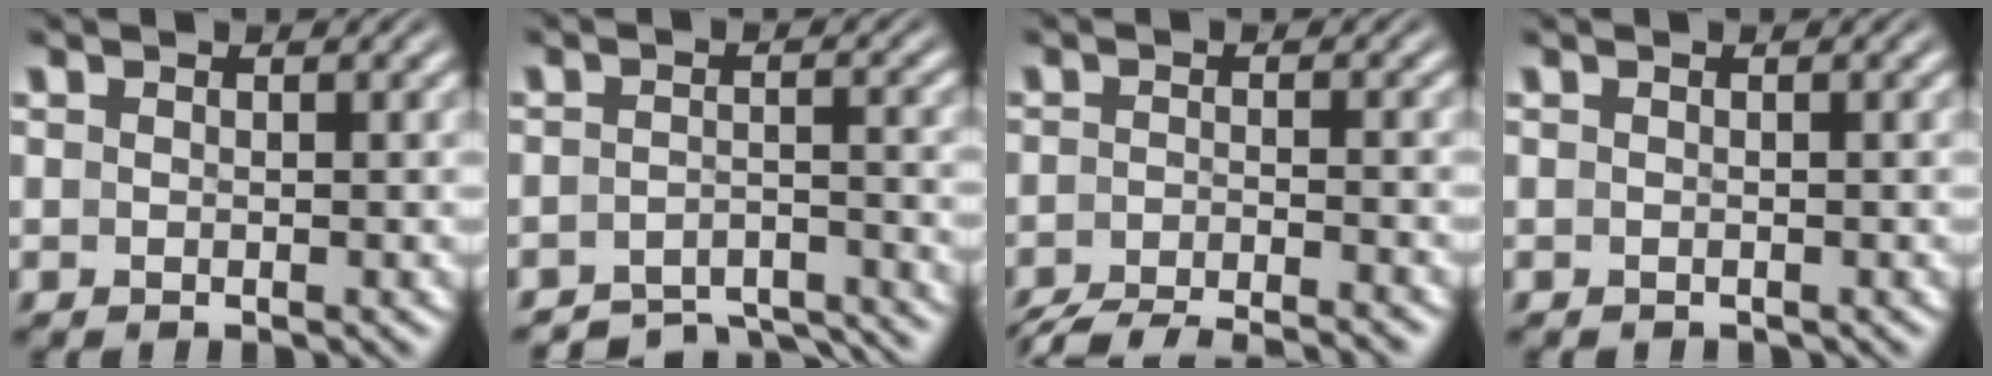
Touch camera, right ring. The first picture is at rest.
{"total": 7.4, "force": [-7.0, 1.9, 1.8], "torque": [-0.019, -0.024, -0.107]}
{"total": 9.4, "force": [-8.9, 2.1, 2.2], "torque": [-0.023, -0.021, -0.134]}
{"total": 0.6, "force": [-0.6, 0.0, -0.1], "torque": [-0.006, -0.008, -0.006]}